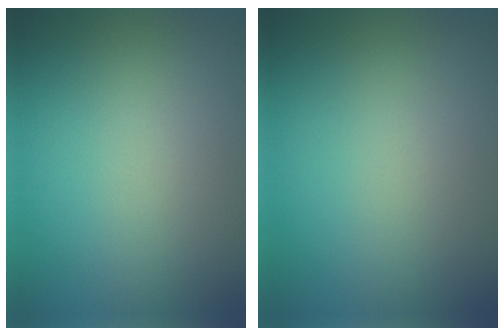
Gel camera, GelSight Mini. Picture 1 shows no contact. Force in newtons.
{"total": 0.0}